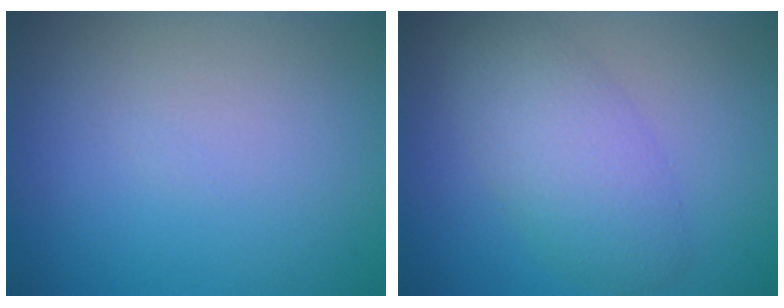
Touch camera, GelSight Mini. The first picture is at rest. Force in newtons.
{"total": 5.0, "press": 5.0, "slide": 0.4}